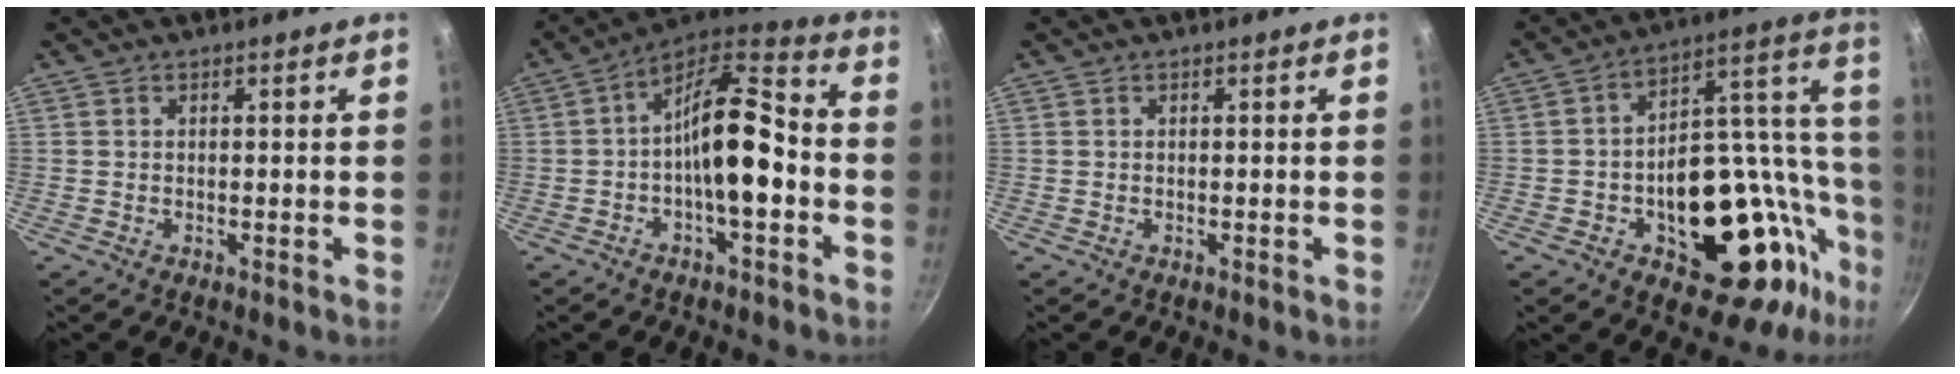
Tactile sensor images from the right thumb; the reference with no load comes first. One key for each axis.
{"total": 14.4, "fx": -2.4, "fy": 6.0, "fz": 12.8, "tx": -0.189, "ty": 0.052, "tz": -0.052}
{"total": 0.0}
{"total": 29.7, "fx": -7.0, "fy": 18.4, "fz": 22.2, "tx": -0.224, "ty": 0.045, "tz": -0.083}